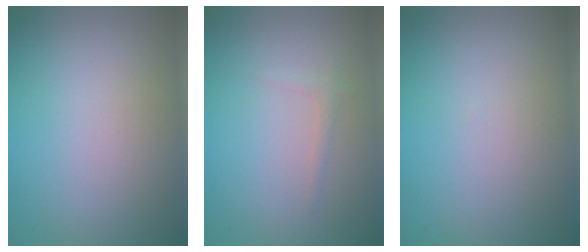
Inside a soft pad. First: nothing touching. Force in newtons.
{"total": 0.8, "press": 0.8, "slide": 0.1}
{"total": 0.0}